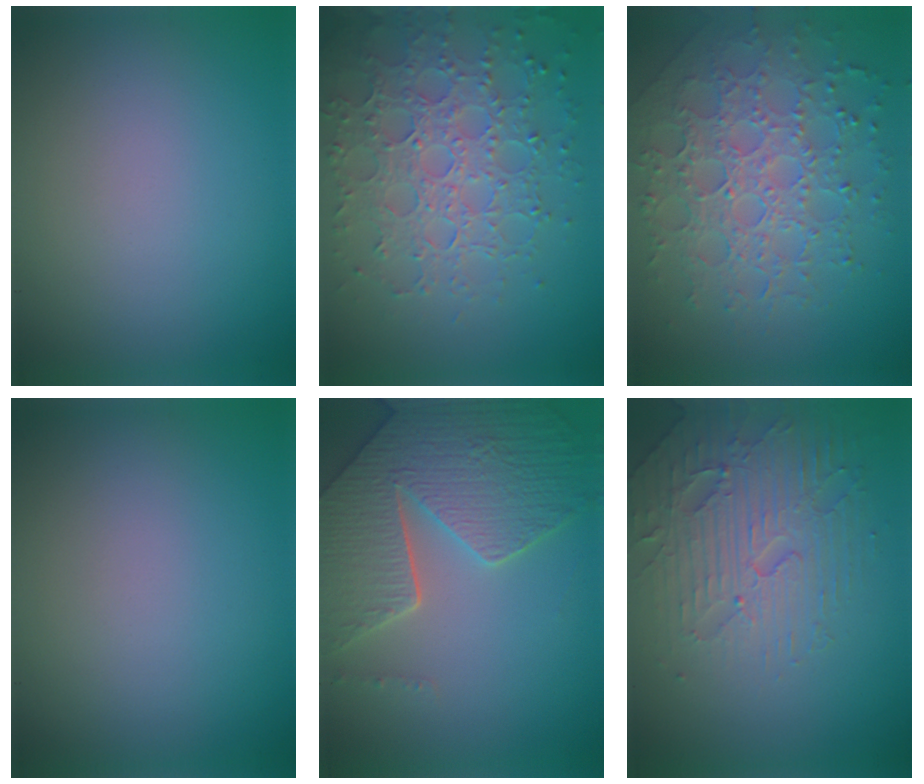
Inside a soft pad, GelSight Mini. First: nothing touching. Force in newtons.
{"total": 6.7, "press": 5.3, "slide": 4.1}
{"total": 7.6, "press": 5.4, "slide": 5.3}
{"total": 0.0}
{"total": 8.4, "press": 6.0, "slide": 5.8}
{"total": 4.7, "press": 4.6, "slide": 0.9}